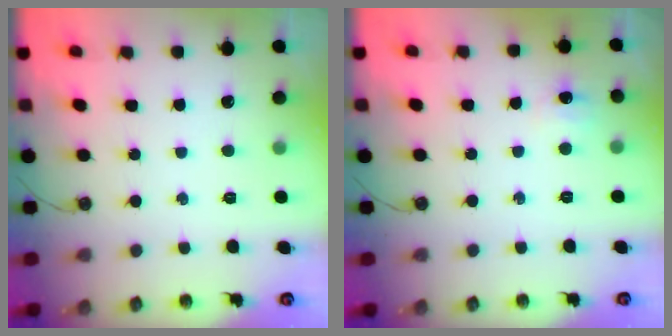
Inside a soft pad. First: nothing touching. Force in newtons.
{"total": 6.0, "press": 6.0, "slide": 0.8}